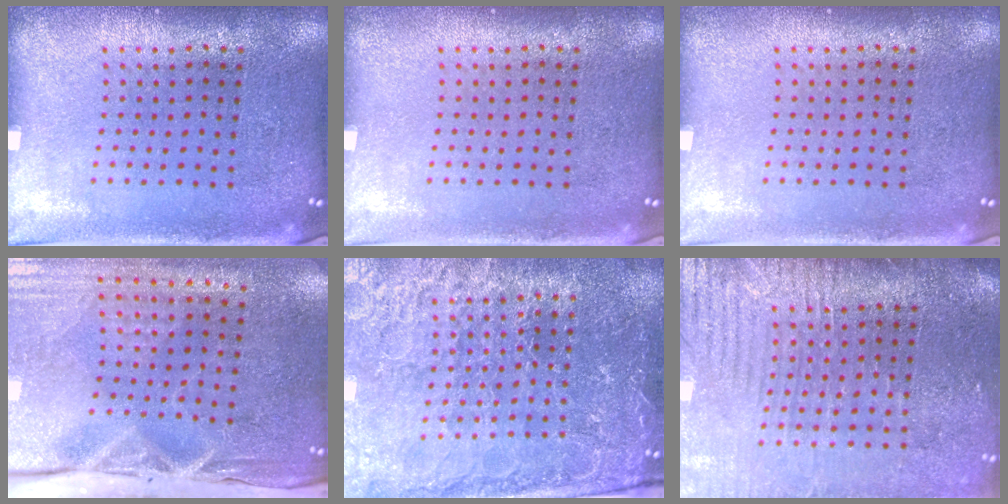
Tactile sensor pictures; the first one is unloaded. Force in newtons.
{"total": 0.0}
{"total": 0.0}
{"total": 5.0, "press": 4.2, "slide": 2.7}
{"total": 4.0, "press": 3.9, "slide": 0.9}
{"total": 3.7, "press": 3.3, "slide": 1.5}